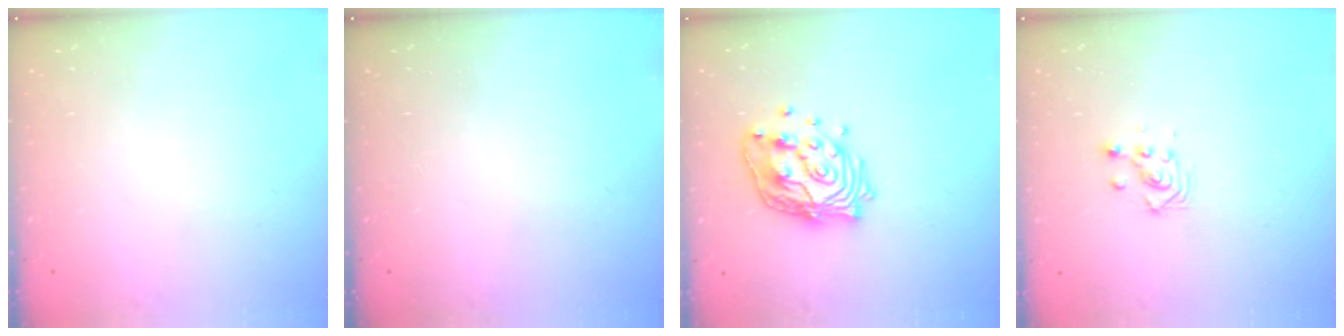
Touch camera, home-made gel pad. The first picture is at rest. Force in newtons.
{"total": 0.0}
{"total": 15.2, "press": 15.1, "slide": 1.5}
{"total": 2.9, "press": 2.9, "slide": 0.1}